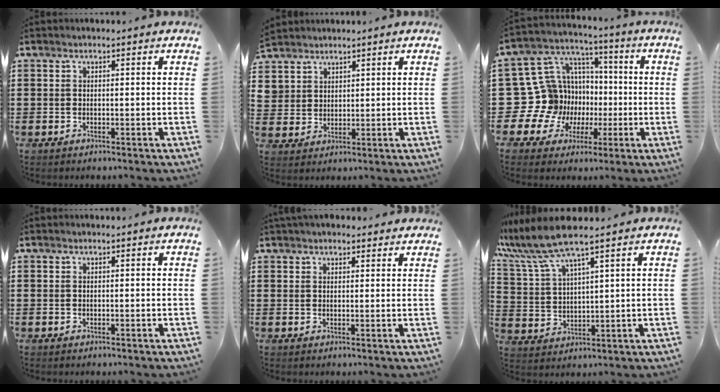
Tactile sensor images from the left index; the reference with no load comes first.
{"total": 3.7, "force": [2.7, 2.6, -0.3], "torque": [-0.013, 0.003, 0.052]}
{"total": 15.3, "force": [-1.7, 14.4, 4.8], "torque": [-0.167, -0.017, 0.004]}
{"total": 0.0}
{"total": 2.3, "force": [2.1, 0.7, 0.4], "torque": [-0.012, 0.003, 0.040]}
{"total": 8.2, "force": [6.8, 0.6, 4.5], "torque": [-0.119, -0.027, 0.119]}